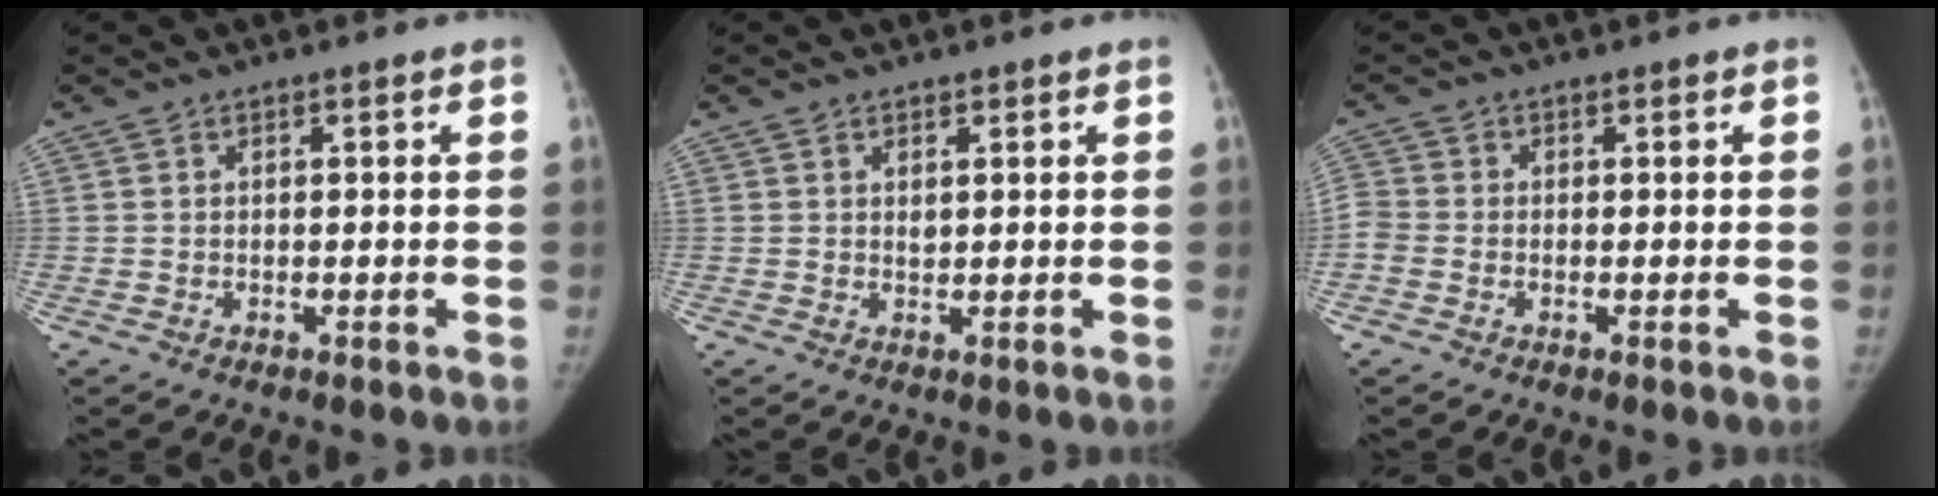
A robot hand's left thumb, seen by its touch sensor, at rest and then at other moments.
{"total": 1.2, "force": [0.6, 0.8, 0.7], "torque": [-0.006, -0.004, 0.010]}
{"total": 3.4, "force": [-0.9, 2.7, 1.9], "torque": [-0.048, 0.003, -0.027]}